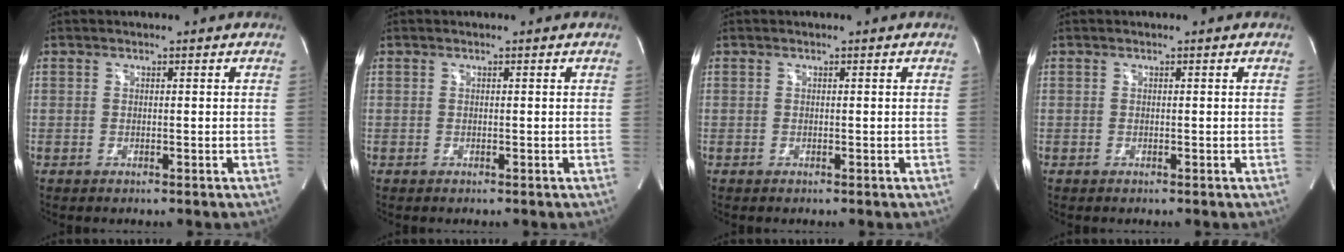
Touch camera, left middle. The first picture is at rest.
{"total": 0.0}
{"total": 0.0}
{"total": 0.0}